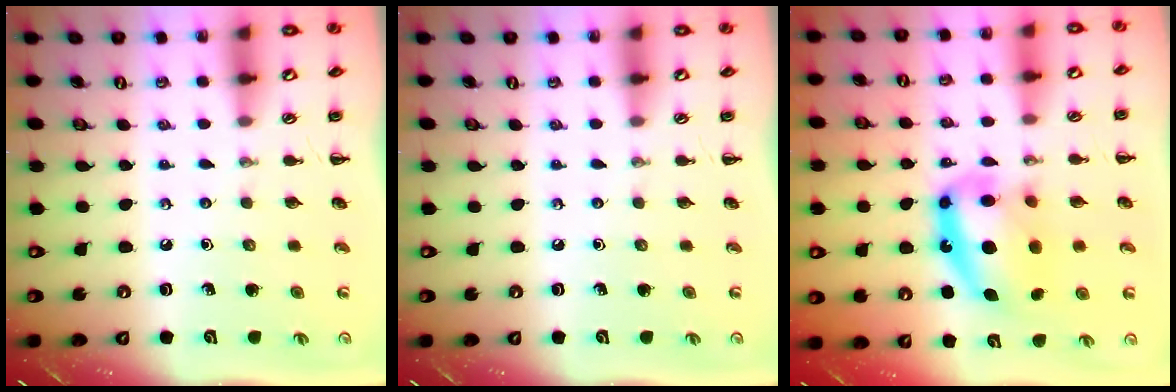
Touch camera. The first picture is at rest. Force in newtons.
{"total": 0.0}
{"total": 14.6, "press": 14.1, "slide": 3.8}